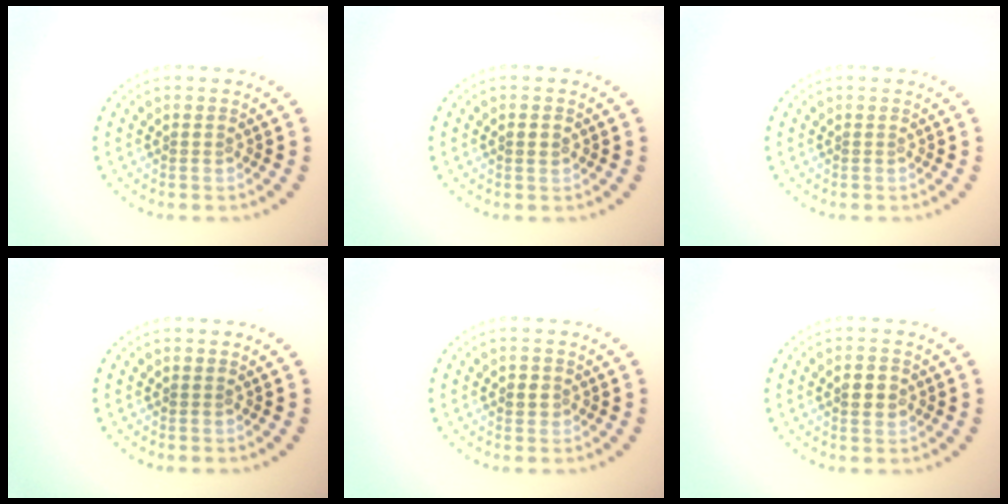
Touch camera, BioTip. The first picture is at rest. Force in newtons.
{"total": 0.9, "press": 0.8, "slide": 0.3}
{"total": 0.0}
{"total": 0.0}
{"total": 1.0, "press": 1.0, "slide": 0.3}
{"total": 2.5, "press": 2.5, "slide": 0.1}